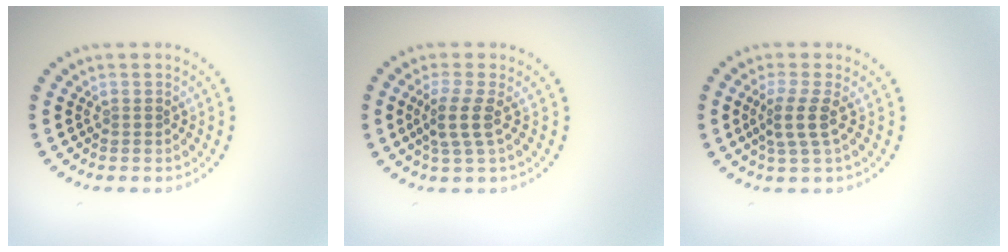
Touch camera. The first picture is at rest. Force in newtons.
{"total": 2.7, "press": 2.1, "slide": 1.6}
{"total": 2.7, "press": 2.1, "slide": 1.7}